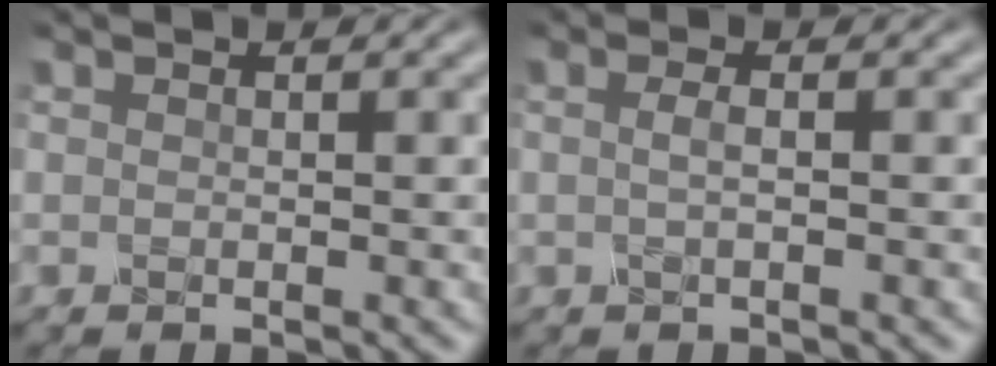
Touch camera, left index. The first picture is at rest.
{"total": 1.4, "force": [0.0, 0.4, 1.3], "torque": [-0.026, 0.003, -0.002]}